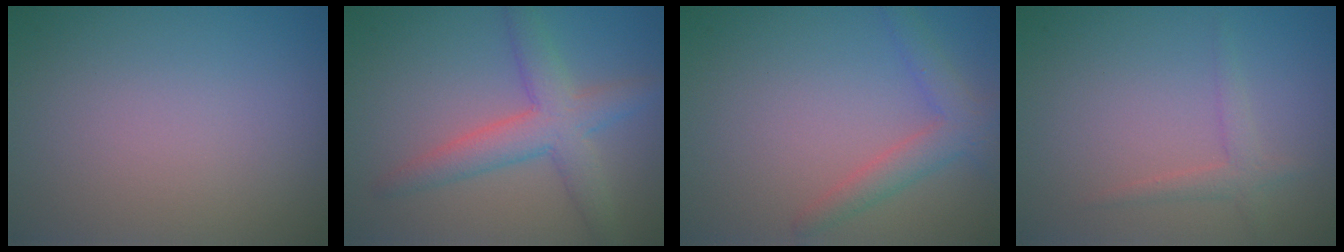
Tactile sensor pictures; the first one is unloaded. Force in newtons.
{"total": 4.6, "press": 4.6, "slide": 0.1}
{"total": 2.9, "press": 2.9, "slide": 0.1}
{"total": 1.6, "press": 1.6, "slide": 0.1}